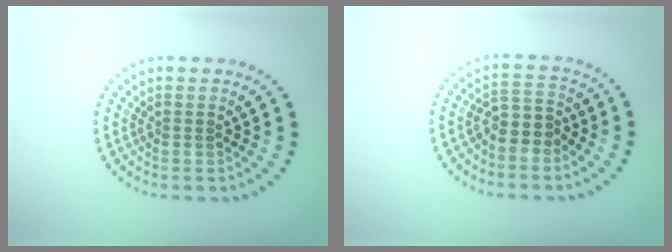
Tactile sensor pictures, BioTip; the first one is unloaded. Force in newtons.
{"total": 2.4, "press": 1.9, "slide": 1.4}